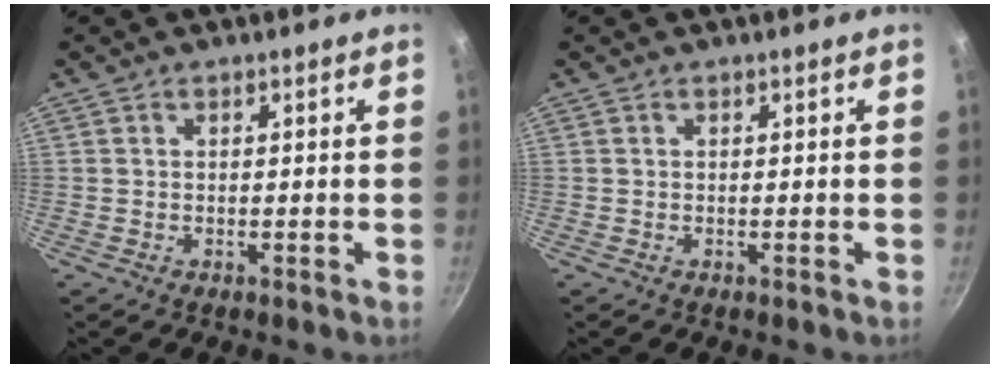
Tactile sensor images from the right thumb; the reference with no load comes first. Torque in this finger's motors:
{"motor_torque": [0.00, 0.00, 0.03, 0.00, 0.00]}